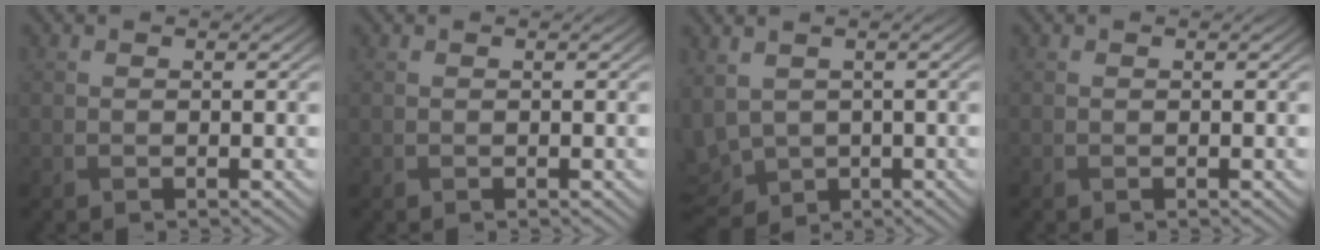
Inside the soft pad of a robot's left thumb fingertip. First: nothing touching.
{"total": 0.0}
{"total": 6.2, "force": [-0.1, 4.3, 4.4], "torque": [-0.136, -0.016, 0.003]}
{"total": 0.0}